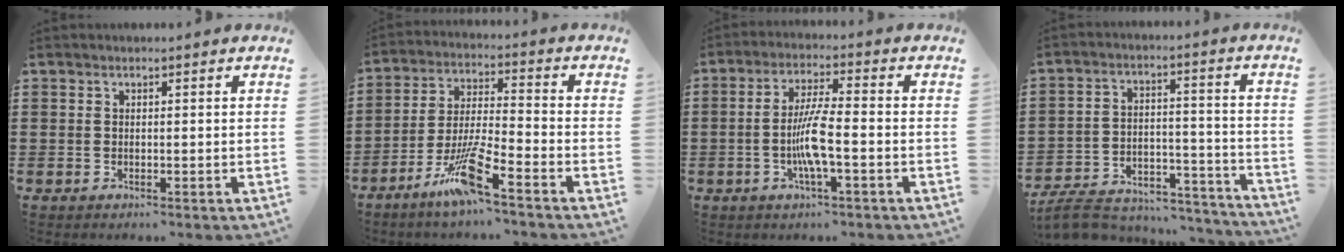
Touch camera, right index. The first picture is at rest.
{"total": 9.5, "force": [-6.6, 0.4, 6.9], "torque": [-0.150, -0.011, -0.131]}
{"total": 6.7, "force": [-1.6, 0.9, 6.4], "torque": [-0.131, -0.007, -0.038]}
{"total": 7.8, "force": [-7.1, 2.0, 2.5], "torque": [-0.042, 0.019, -0.135]}